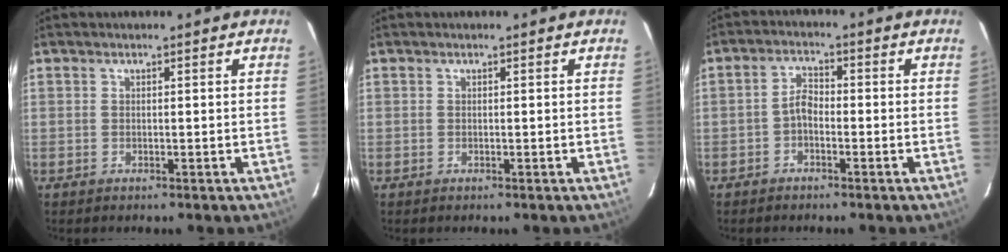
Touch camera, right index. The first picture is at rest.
{"total": 0.0}
{"total": 2.7, "force": [-1.4, 1.4, 1.7], "torque": [-0.037, 0.011, -0.029]}